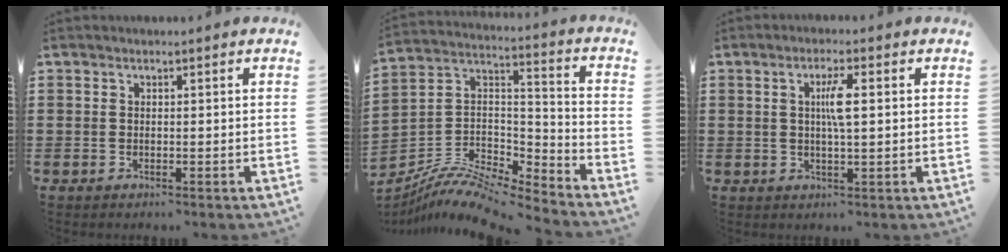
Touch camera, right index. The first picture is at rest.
{"total": 9.4, "force": [-8.2, 2.0, 4.1], "torque": [-0.082, 0.012, -0.164]}
{"total": 3.9, "force": [0.6, 0.6, 3.8], "torque": [-0.074, 0.000, 0.007]}